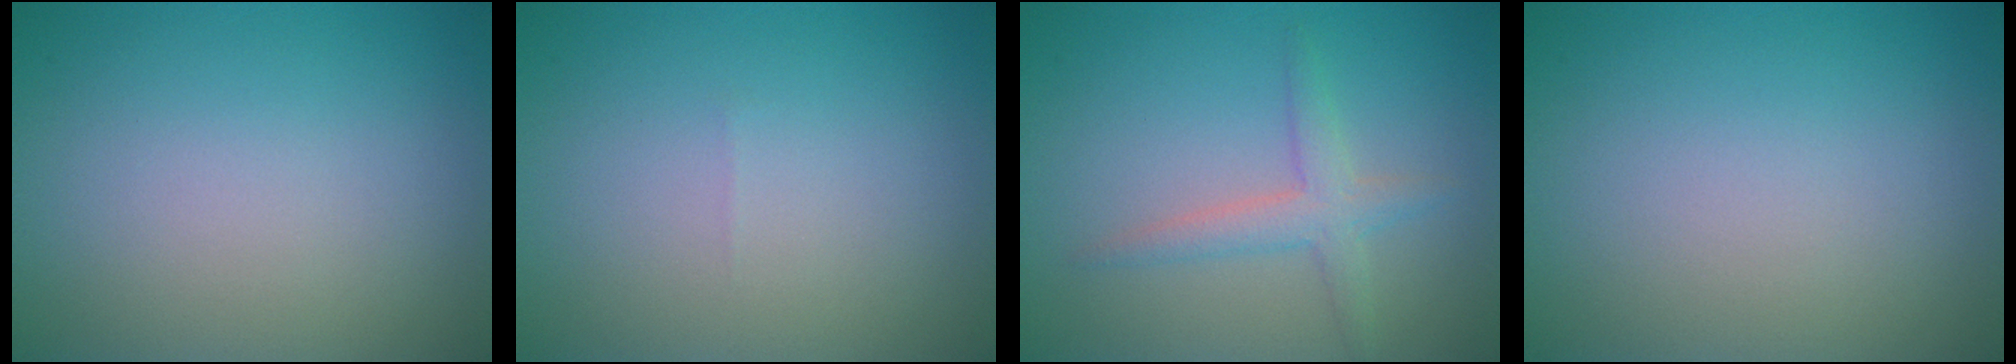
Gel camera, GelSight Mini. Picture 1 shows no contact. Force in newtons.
{"total": 0.0}
{"total": 2.4, "press": 2.4, "slide": 0.1}
{"total": 0.0}